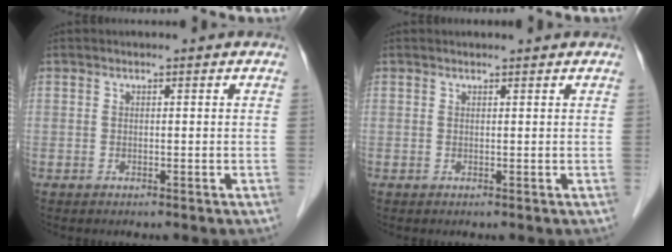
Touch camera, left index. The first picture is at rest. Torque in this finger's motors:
{"motor_torque": [0.21, -0.19, -0.05, -0.01]}